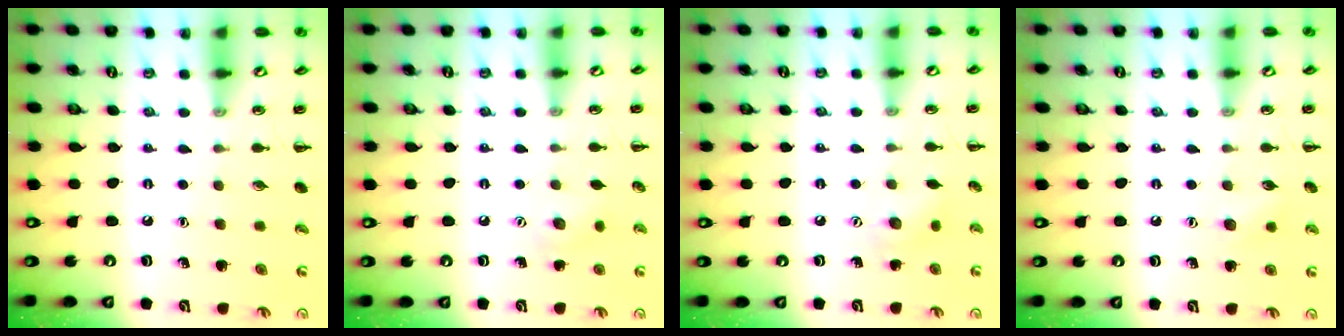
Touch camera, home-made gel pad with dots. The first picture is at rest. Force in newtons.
{"total": 6.5, "press": 6.4, "slide": 1.1}
{"total": 5.5, "press": 5.5, "slide": 1.0}
{"total": 5.7, "press": 5.5, "slide": 1.3}